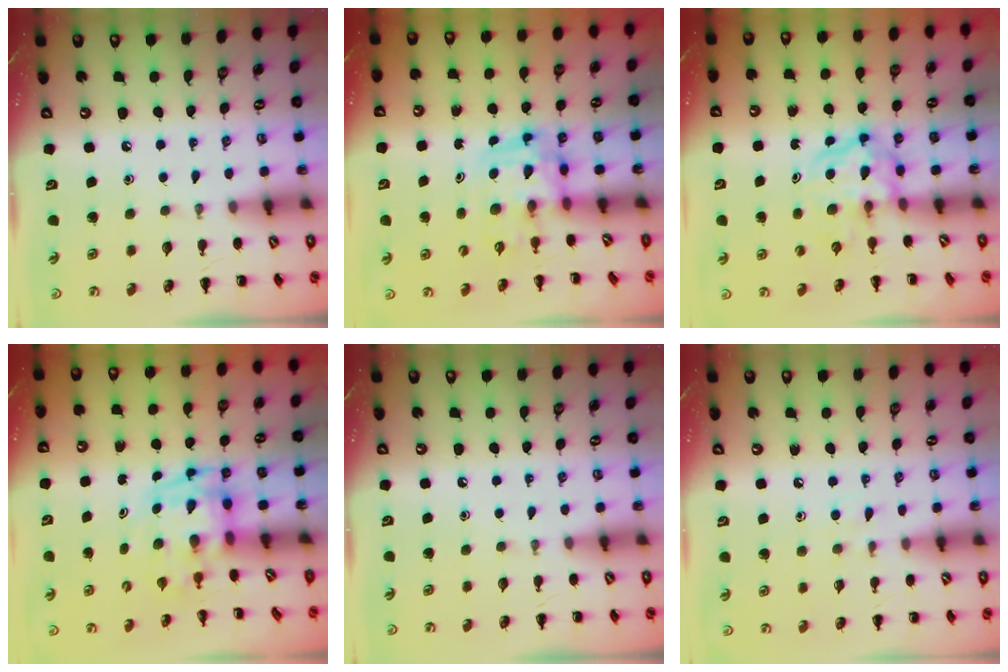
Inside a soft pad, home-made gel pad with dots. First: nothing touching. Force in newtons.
{"total": 3.6, "press": 3.5, "slide": 0.6}
{"total": 3.9, "press": 3.9, "slide": 0.5}
{"total": 3.6, "press": 3.5, "slide": 0.7}
{"total": 0.0}
{"total": 4.3, "press": 3.8, "slide": 1.9}